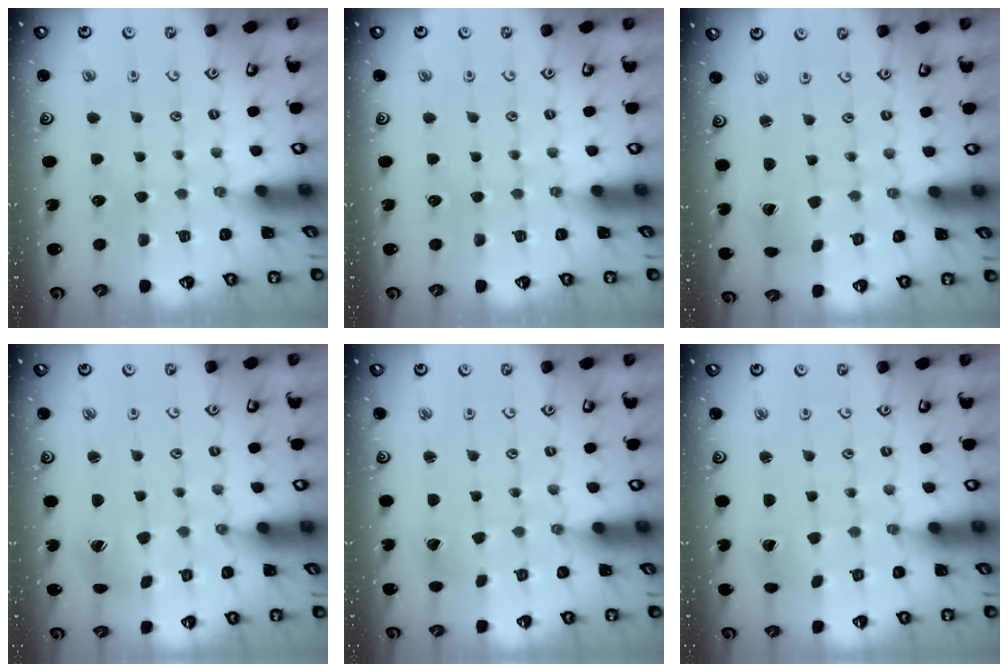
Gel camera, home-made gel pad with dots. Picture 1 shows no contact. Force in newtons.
{"total": 0.0}
{"total": 1.0, "press": 1.0, "slide": 0.1}
{"total": 3.7, "press": 3.7, "slide": 0.5}
{"total": 2.9, "press": 2.9, "slide": 0.2}
{"total": 1.6, "press": 1.6, "slide": 0.1}